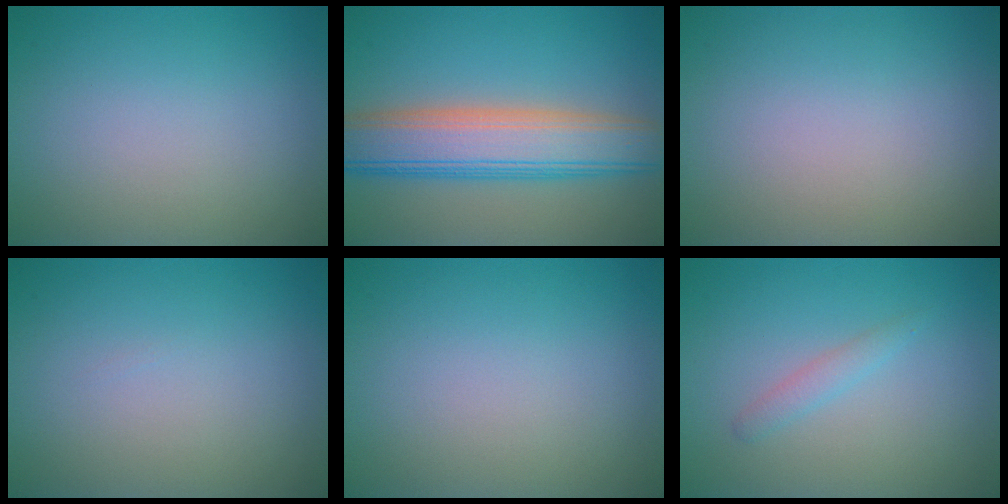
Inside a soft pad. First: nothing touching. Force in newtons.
{"total": 8.1, "press": 8.1, "slide": 0.5}
{"total": 0.0}
{"total": 0.0}
{"total": 0.0}
{"total": 1.2, "press": 1.2, "slide": 0.0}